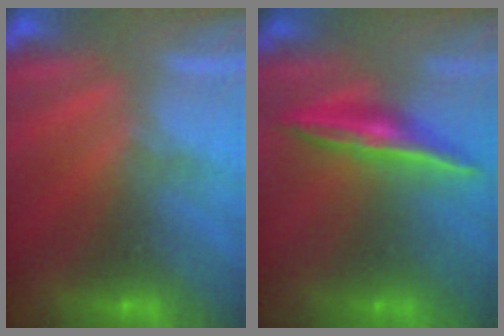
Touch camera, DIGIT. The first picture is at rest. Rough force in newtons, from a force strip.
{"total": 1.6}